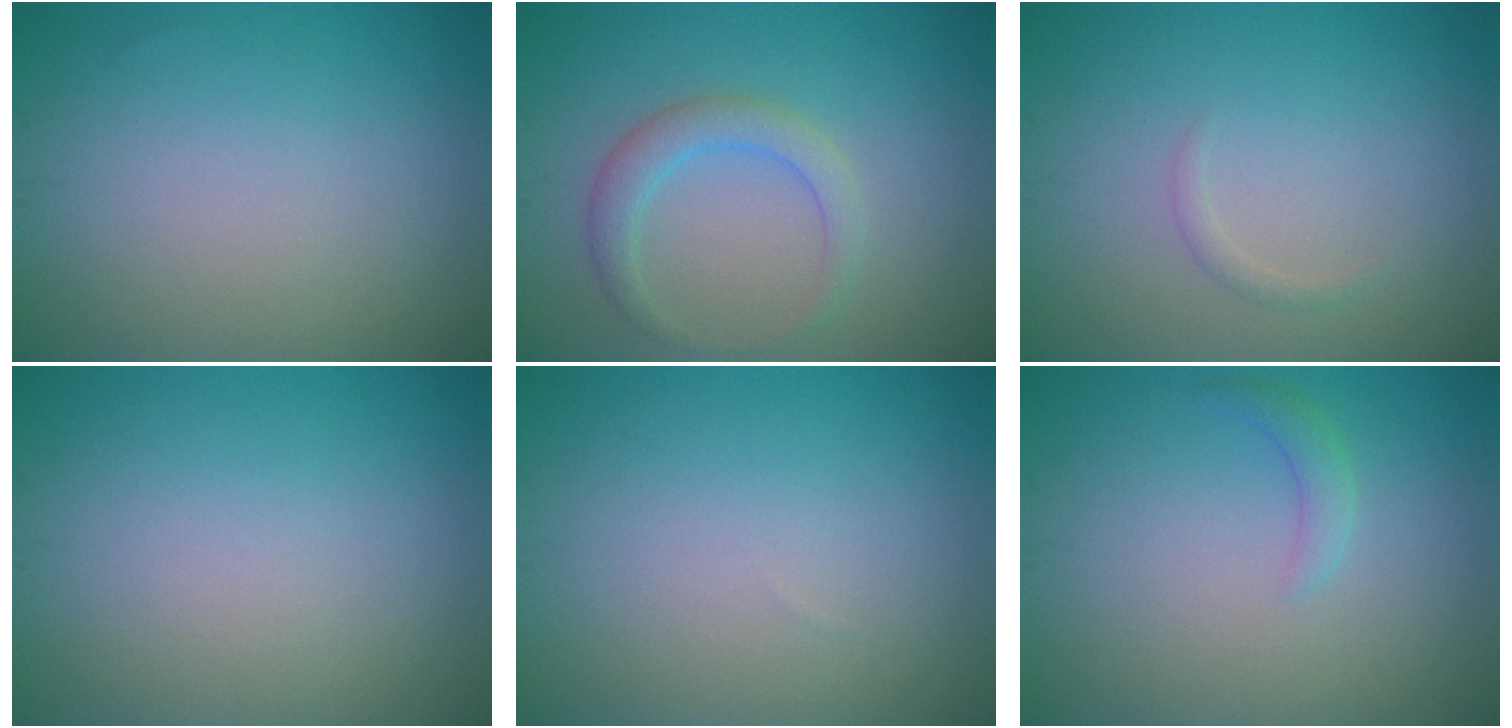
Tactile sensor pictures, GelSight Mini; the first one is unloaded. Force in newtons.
{"total": 2.8, "press": 2.8, "slide": 0.0}
{"total": 0.8, "press": 0.8, "slide": 0.0}
{"total": 0.0}
{"total": 0.0}
{"total": 1.4, "press": 1.4, "slide": 0.1}